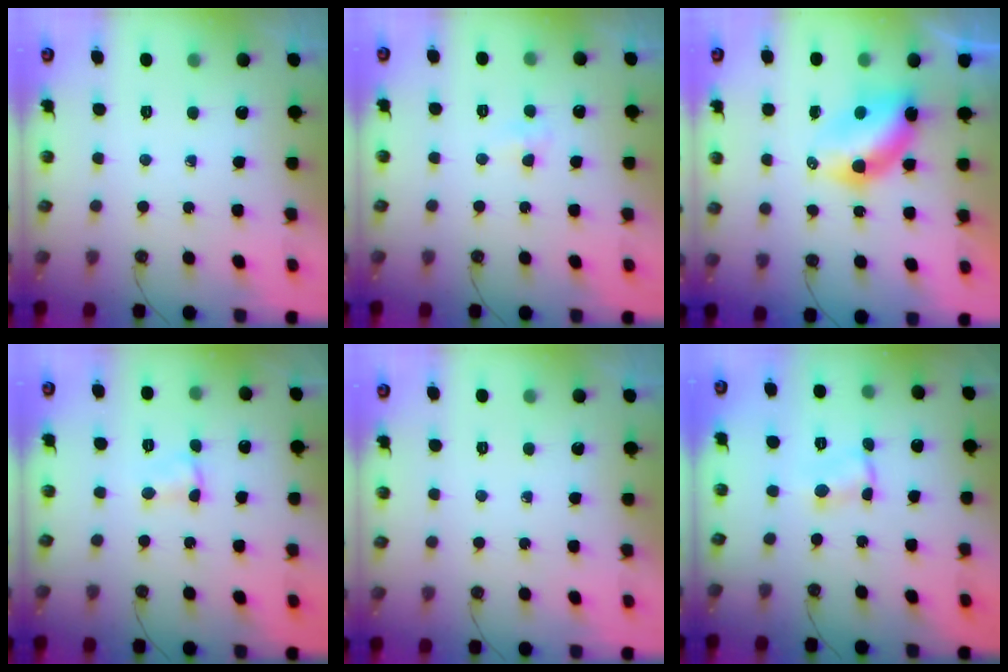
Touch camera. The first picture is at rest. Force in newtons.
{"total": 3.7, "press": 3.6, "slide": 0.7}
{"total": 6.7, "press": 6.7, "slide": 0.7}
{"total": 2.2, "press": 2.2, "slide": 0.4}
{"total": 0.0}
{"total": 1.0, "press": 1.0, "slide": 0.2}